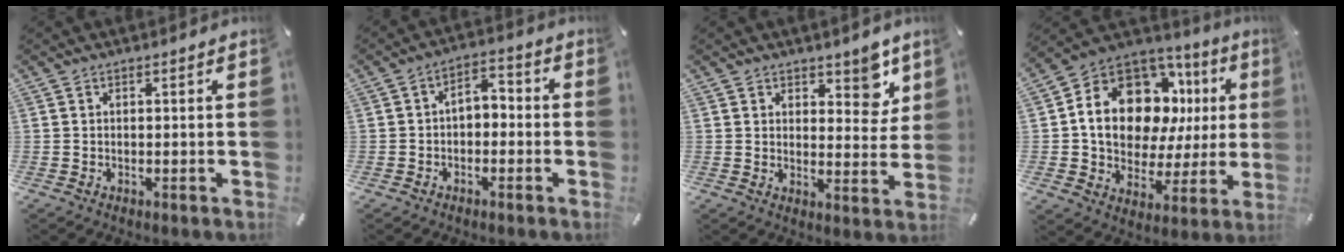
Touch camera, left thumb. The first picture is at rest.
{"total": 3.8, "force": [-2.2, 2.5, 1.8], "torque": [-0.033, 0.015, -0.045]}
{"total": 6.5, "force": [4.6, 3.7, 2.7], "torque": [-0.012, -0.029, 0.074]}
{"total": 17.3, "force": [5.1, 12.4, 11.0], "torque": [-0.195, -0.040, 0.090]}